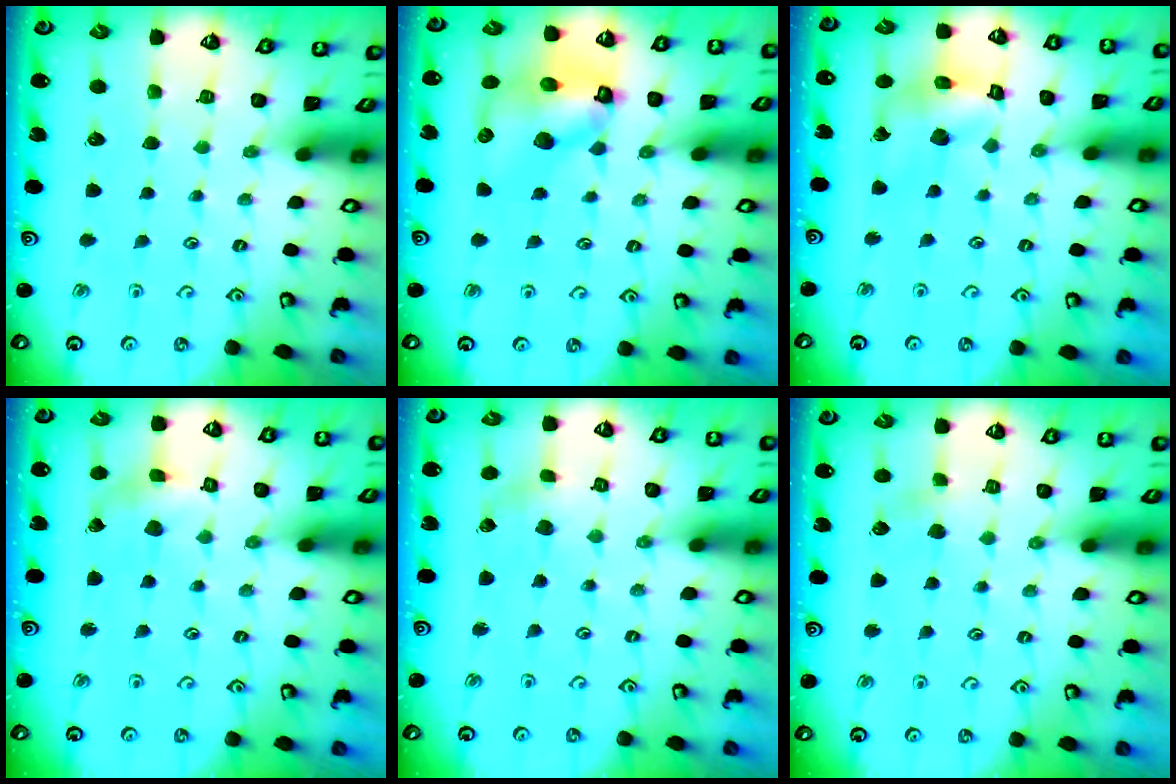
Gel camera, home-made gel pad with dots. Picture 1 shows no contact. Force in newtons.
{"total": 11.2, "press": 11.2, "slide": 0.9}
{"total": 11.9, "press": 11.8, "slide": 1.3}
{"total": 2.4, "press": 2.4, "slide": 0.5}
{"total": 1.8, "press": 1.8, "slide": 0.3}
{"total": 2.9, "press": 2.8, "slide": 0.9}